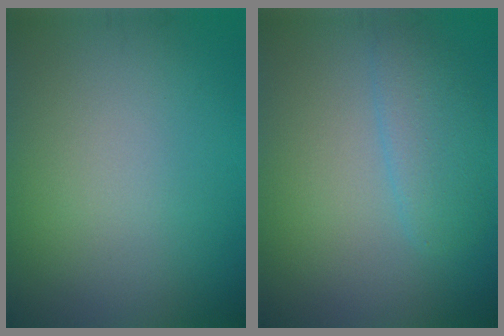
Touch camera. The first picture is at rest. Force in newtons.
{"total": 2.7, "press": 2.7, "slide": 0.2}